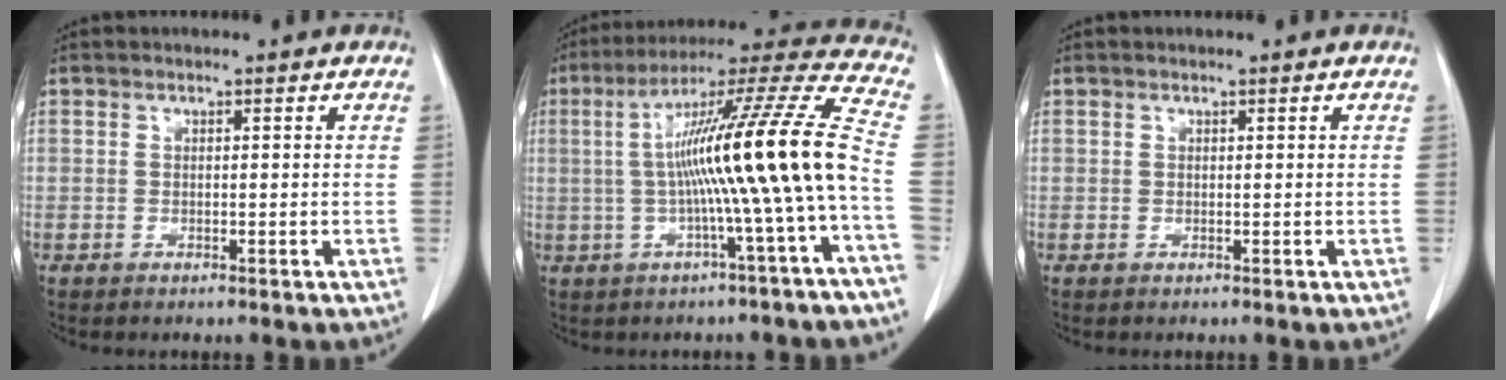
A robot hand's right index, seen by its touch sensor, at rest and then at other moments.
{"total": 16.1, "force": [-1.4, -1.9, 15.9], "torque": [-0.263, 0.017, -0.030]}
{"total": 0.0}